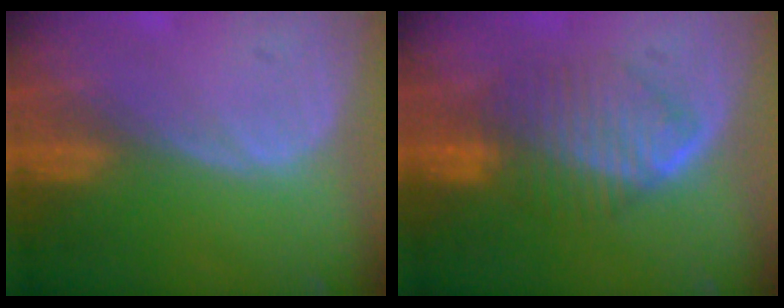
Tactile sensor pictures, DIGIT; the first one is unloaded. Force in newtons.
{"total": 6.8, "press": 6.8, "slide": 0.2}